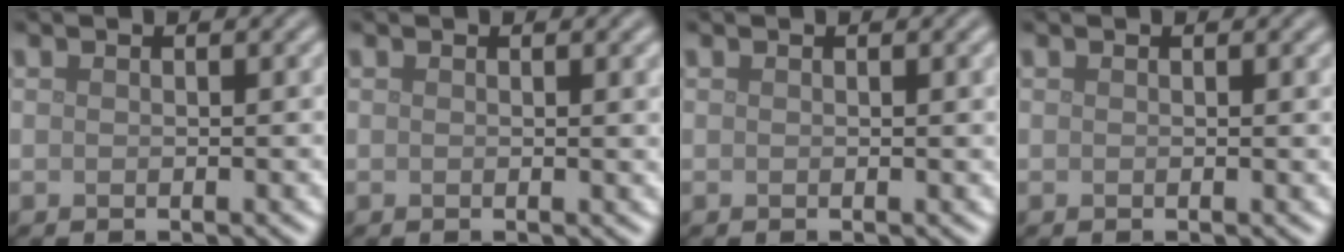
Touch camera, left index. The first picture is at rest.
{"total": 0.9, "force": [0.3, 0.3, 0.8], "torque": [-0.007, 0.002, 0.003]}
{"total": 0.6, "force": [0.2, 0.1, 0.6], "torque": [-0.006, 0.003, 0.003]}
{"total": 0.0}